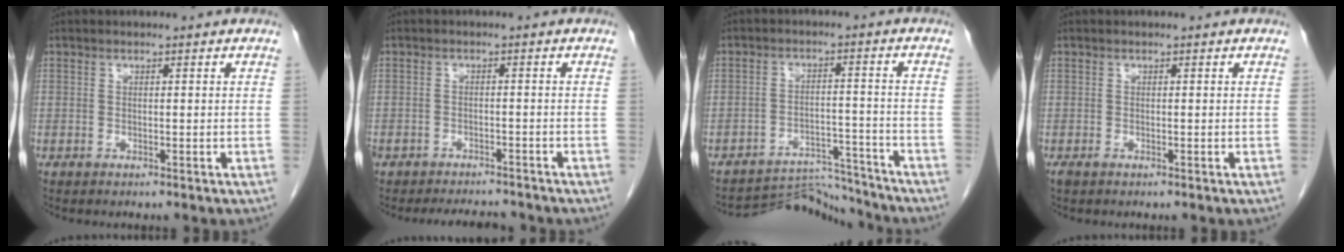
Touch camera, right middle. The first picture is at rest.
{"total": 6.3, "force": [-5.8, 1.8, 1.7], "torque": [-0.022, -0.001, -0.079]}
{"total": 8.4, "force": [-8.3, 0.6, -1.3], "torque": [0.021, 0.017, -0.130]}
{"total": 0.7, "force": [-0.5, 0.3, 0.4], "torque": [-0.014, -0.002, -0.005]}